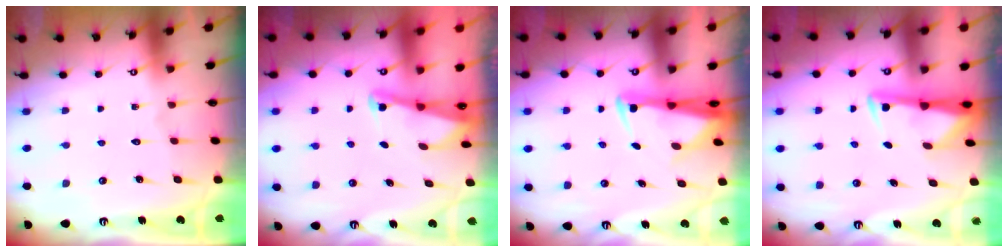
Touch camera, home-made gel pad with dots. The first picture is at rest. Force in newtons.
{"total": 2.0, "press": 2.0, "slide": 0.2}
{"total": 3.1, "press": 2.9, "slide": 1.0}
{"total": 2.9, "press": 2.9, "slide": 0.6}